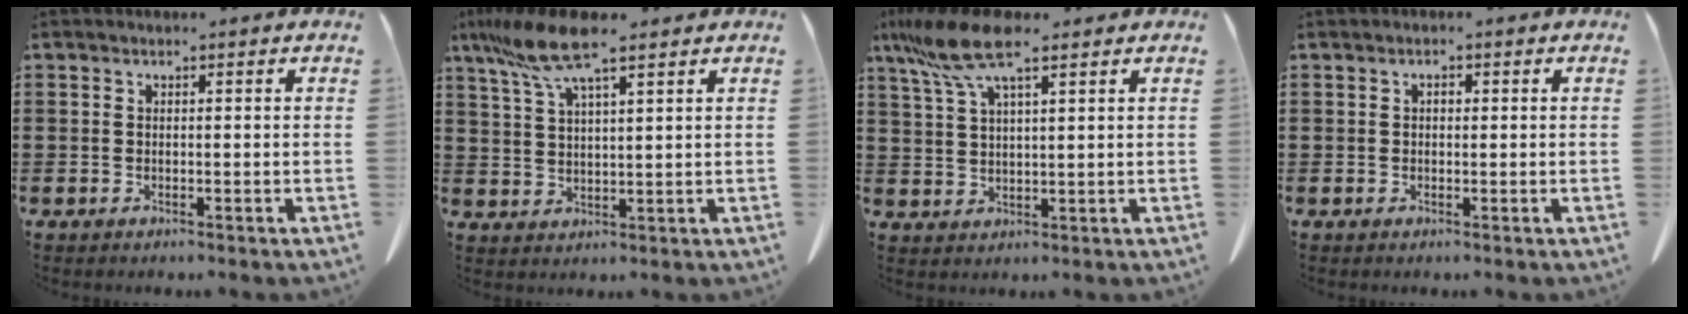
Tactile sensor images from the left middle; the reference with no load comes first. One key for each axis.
{"total": 9.0, "fx": 6.2, "fy": 1.5, "fz": 6.4, "tx": -0.153, "ty": -0.015, "tz": 0.107}
{"total": 9.2, "fx": 5.9, "fy": 2.1, "fz": 6.7, "tx": -0.158, "ty": -0.014, "tz": 0.101}
{"total": 0.9, "fx": 0.2, "fy": 0.5, "fz": 0.6, "tx": -0.015, "ty": 0.005, "tz": 0.003}